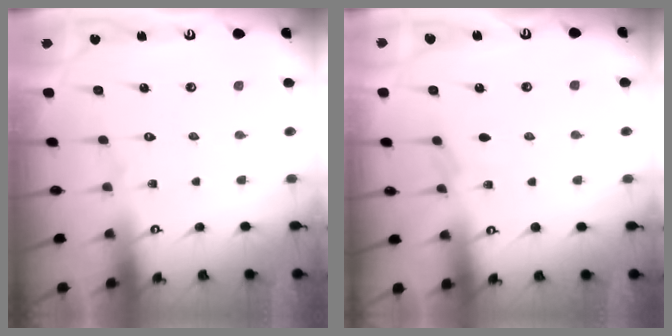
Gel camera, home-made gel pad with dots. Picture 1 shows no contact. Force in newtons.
{"total": 2.3, "press": 2.3, "slide": 0.5}